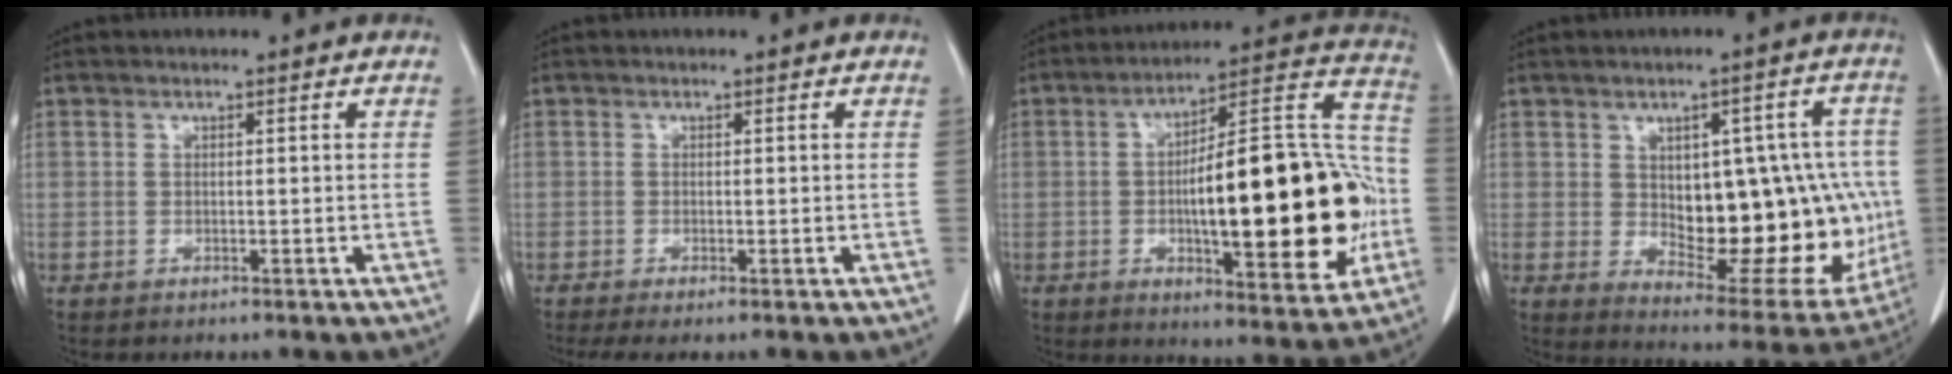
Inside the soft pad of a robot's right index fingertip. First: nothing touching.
{"total": 2.7, "force": [-2.1, 0.0, 1.7], "torque": [-0.028, -0.007, -0.036]}
{"total": 25.5, "force": [-3.3, 6.8, 24.4], "torque": [-0.321, 0.030, -0.039]}
{"total": 20.4, "force": [-0.6, 9.4, 18.1], "torque": [-0.216, 0.015, 0.022]}